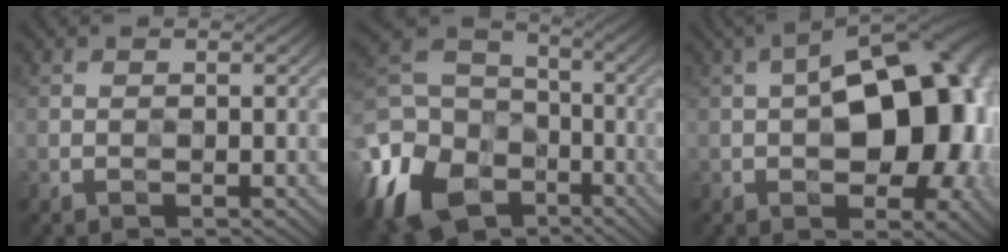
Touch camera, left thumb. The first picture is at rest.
{"total": 17.1, "force": [-8.2, 12.5, 8.5], "torque": [-0.279, -0.040, -0.138]}
{"total": 15.1, "force": [-0.1, 7.9, 12.8], "torque": [-0.163, 0.021, -0.021]}